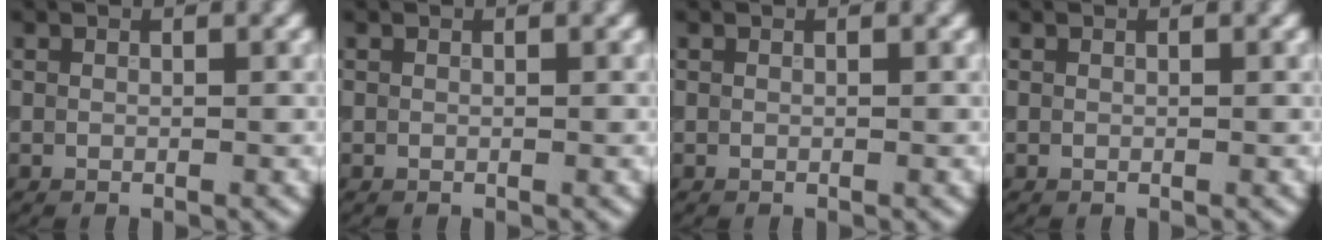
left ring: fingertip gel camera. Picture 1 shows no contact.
{"total": 0.0}
{"total": 0.0}
{"total": 0.0}